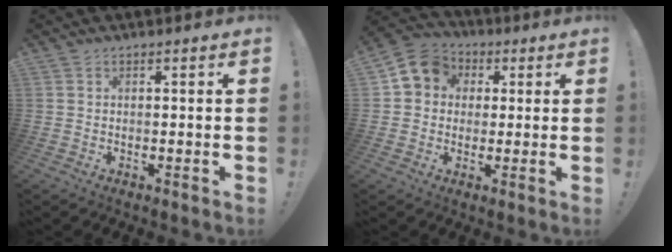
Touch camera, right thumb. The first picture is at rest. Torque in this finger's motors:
{"motor_torque": [0.79, 1.06, -0.12, 0.11, 0.16]}